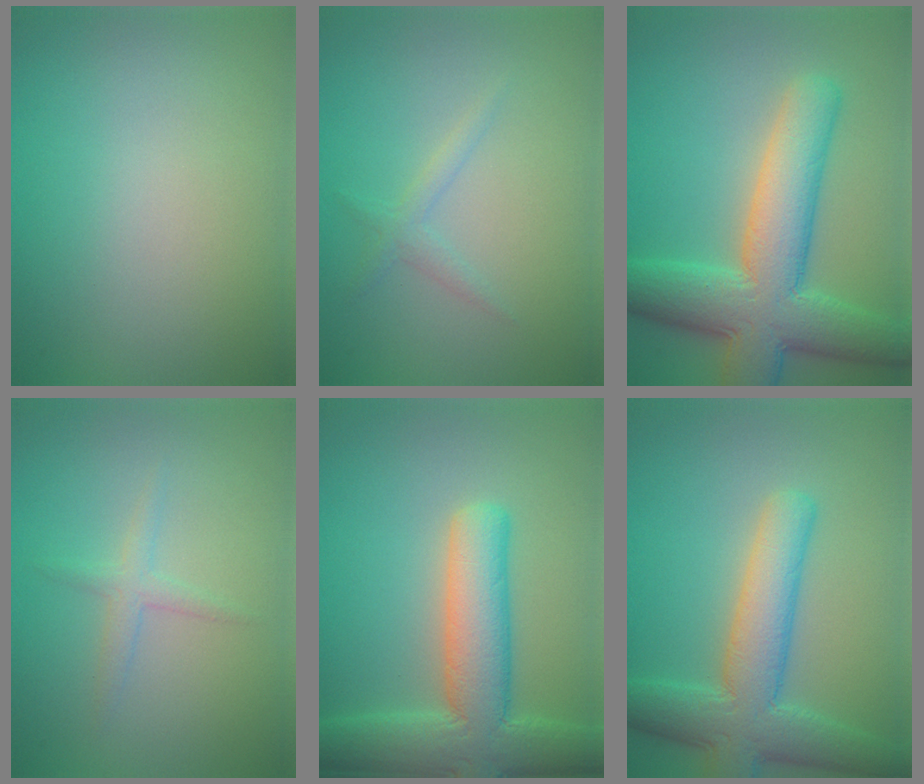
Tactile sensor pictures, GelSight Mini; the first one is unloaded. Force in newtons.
{"total": 1.3, "press": 1.3, "slide": 0.0}
{"total": 10.1, "press": 10.1, "slide": 0.5}
{"total": 1.7, "press": 1.7, "slide": 0.1}
{"total": 9.0, "press": 8.9, "slide": 0.5}
{"total": 7.5, "press": 7.5, "slide": 0.2}